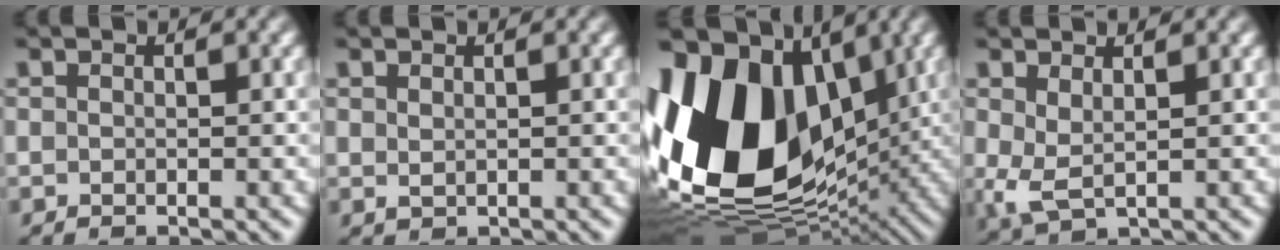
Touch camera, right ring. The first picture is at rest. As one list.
[{"total": 0.8, "force": [0.6, -0.5, 0.0], "torque": [0.002, -0.007, 0.020]}, {"total": 24.7, "force": [0.6, 17.4, 17.5], "torque": [-0.329, -0.044, 0.028]}, {"total": 2.5, "force": [0.1, 1.6, 2.0], "torque": [-0.057, -0.027, 0.019]}]